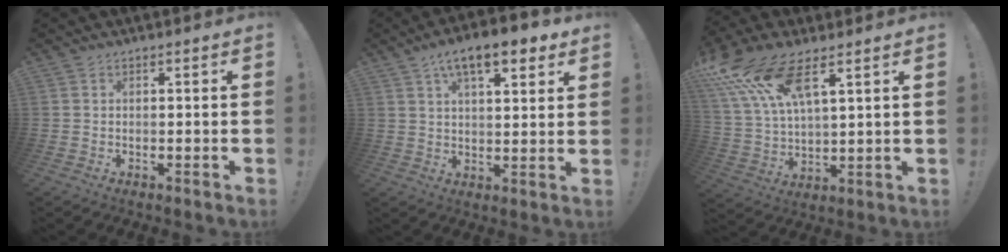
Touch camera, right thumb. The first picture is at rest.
{"total": 11.6, "force": [7.1, 3.9, 8.4], "torque": [-0.123, -0.032, 0.117]}
{"total": 15.1, "force": [10.0, 5.5, 9.9], "torque": [-0.208, -0.039, 0.186]}